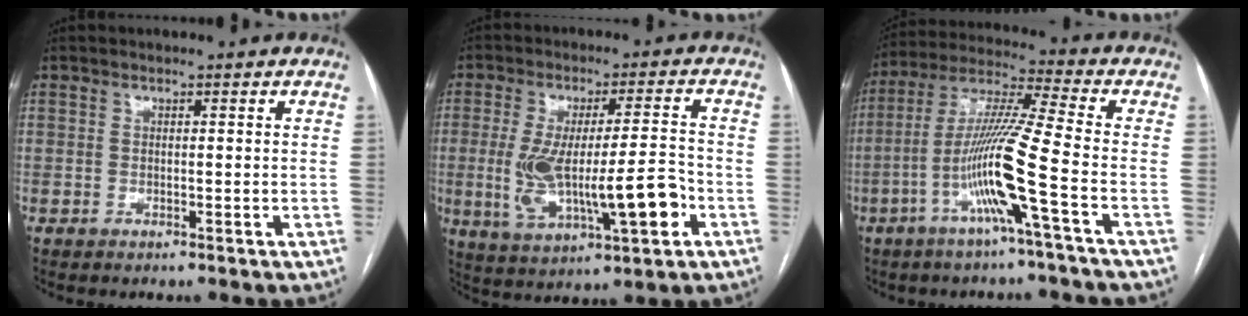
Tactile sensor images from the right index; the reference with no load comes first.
{"total": 14.5, "force": [-3.3, 2.9, 13.8], "torque": [-0.255, 0.004, -0.041]}
{"total": 12.8, "force": [-4.7, -1.7, 11.8], "torque": [-0.233, 0.000, -0.096]}